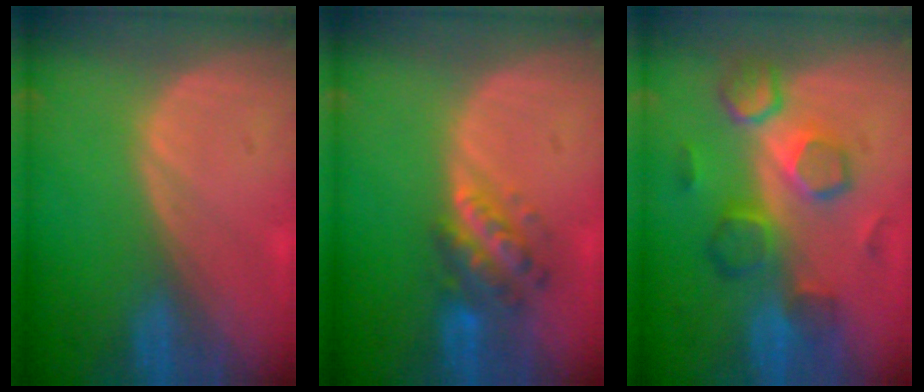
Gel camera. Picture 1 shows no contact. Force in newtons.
{"total": 5.7, "press": 5.4, "slide": 1.7}
{"total": 8.3, "press": 8.2, "slide": 1.4}